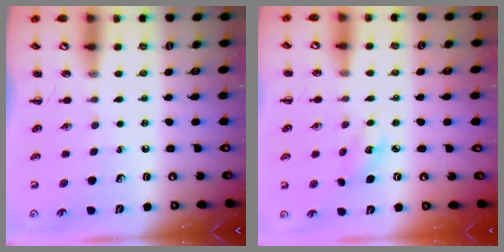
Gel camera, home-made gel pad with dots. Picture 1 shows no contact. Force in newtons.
{"total": 4.5, "press": 4.4, "slide": 1.0}